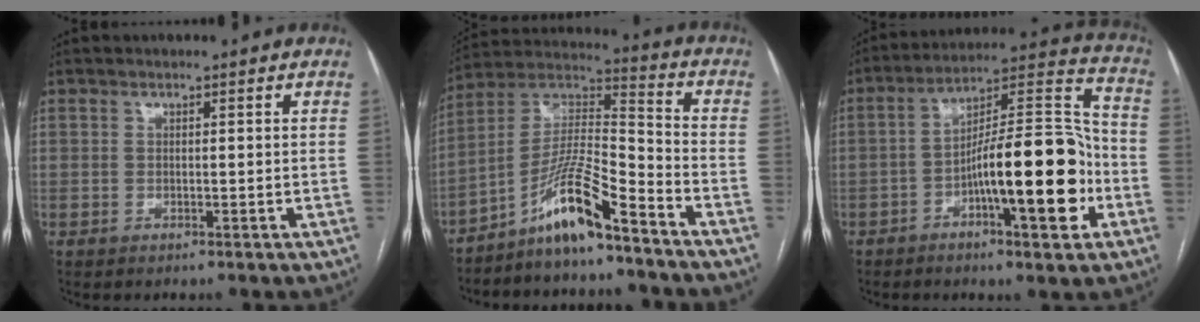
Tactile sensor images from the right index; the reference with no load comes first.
{"total": 11.6, "force": [-8.3, 0.8, 8.1], "torque": [-0.164, 0.013, -0.156]}
{"total": 17.4, "force": [-5.0, 3.5, 16.3], "torque": [-0.255, 0.024, -0.072]}